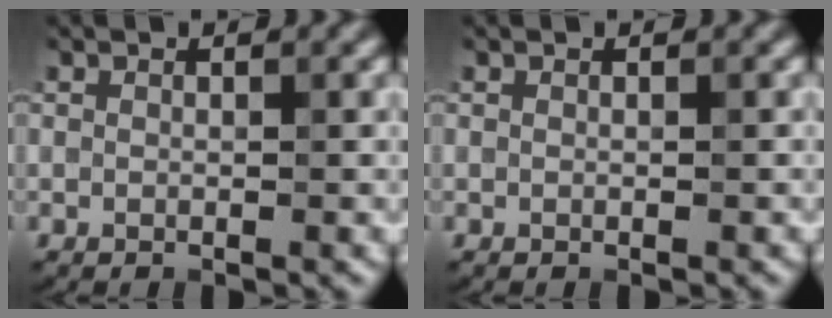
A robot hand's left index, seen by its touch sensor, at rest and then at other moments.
{"total": 0.0}